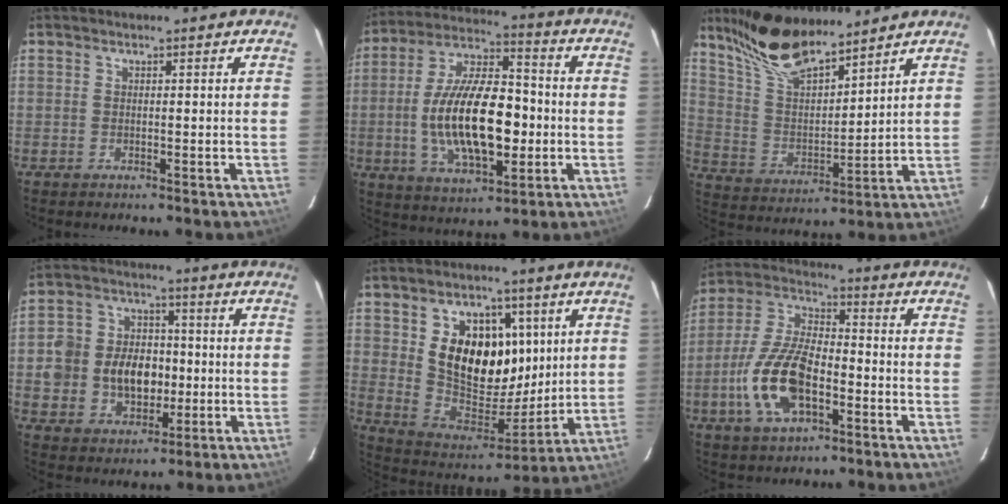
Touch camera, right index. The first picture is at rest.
{"total": 19.8, "force": [-2.7, 8.7, 17.6], "torque": [-0.336, 0.007, -0.040]}
{"total": 15.7, "force": [12.7, 4.6, 8.0], "torque": [-0.159, 0.013, 0.249]}
{"total": 12.3, "force": [-0.9, 10.5, 6.3], "torque": [-0.152, 0.029, -0.005]}
{"total": 17.6, "force": [5.3, 11.8, 11.9], "torque": [-0.221, 0.000, 0.108]}
{"total": 14.8, "force": [-5.1, 7.0, 12.1], "torque": [-0.260, 0.004, -0.094]}